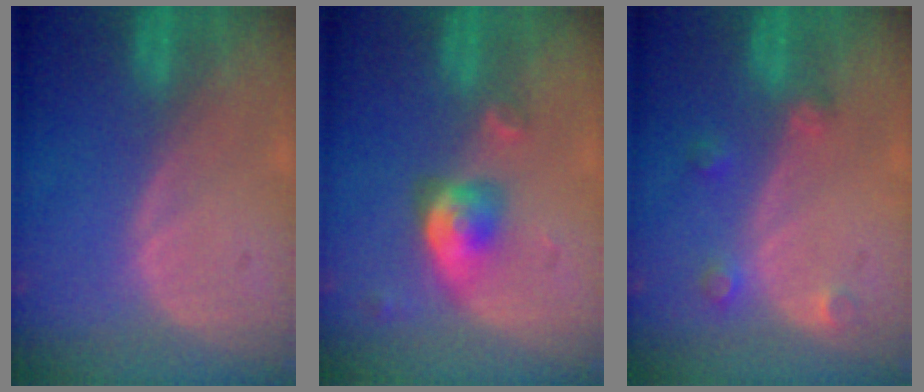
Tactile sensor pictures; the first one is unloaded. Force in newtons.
{"total": 5.1, "press": 4.7, "slide": 2.0}
{"total": 2.6, "press": 2.6, "slide": 0.4}